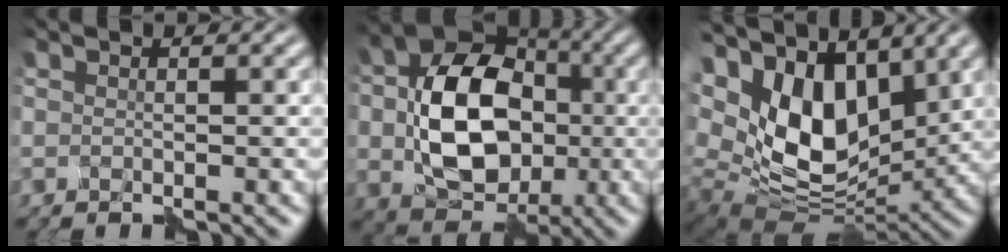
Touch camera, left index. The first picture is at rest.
{"total": 11.1, "force": [-0.5, 8.2, 7.4], "torque": [-0.134, 0.006, 0.001]}
{"total": 10.4, "force": [3.4, 6.3, 7.5], "torque": [-0.146, -0.004, 0.062]}